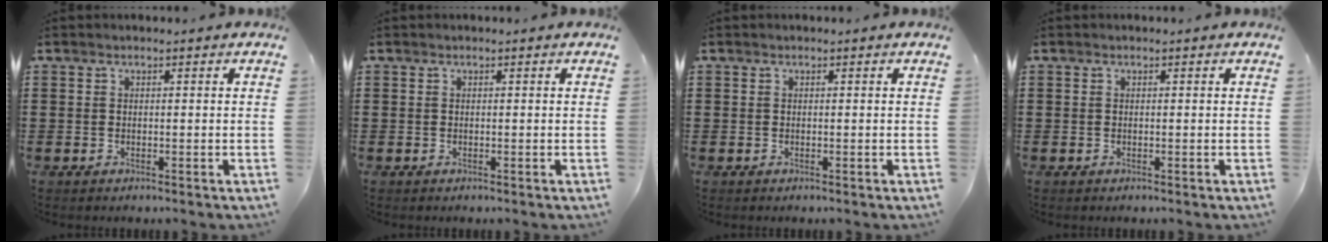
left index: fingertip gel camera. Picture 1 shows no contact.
{"total": 0.0}
{"total": 0.0}
{"total": 0.0}